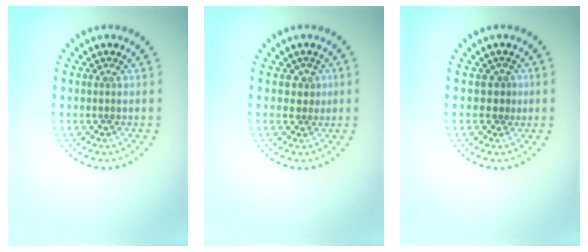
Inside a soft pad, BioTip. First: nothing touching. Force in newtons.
{"total": 1.2, "press": 0.9, "slide": 0.8}
{"total": 1.0, "press": 0.7, "slide": 0.7}